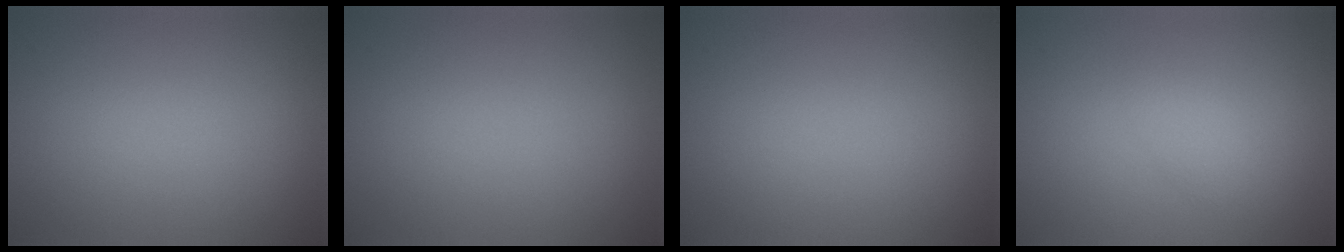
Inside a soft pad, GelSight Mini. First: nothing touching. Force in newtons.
{"total": 0.0}
{"total": 0.0}
{"total": 1.3, "press": 1.3, "slide": 0.1}